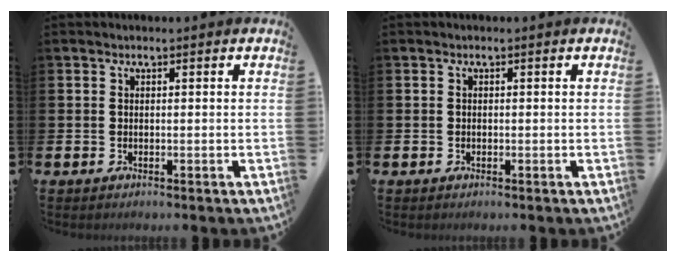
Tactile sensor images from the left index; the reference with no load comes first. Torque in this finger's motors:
{"motor_torque": [-0.05, 0.02, -0.07, -0.01]}